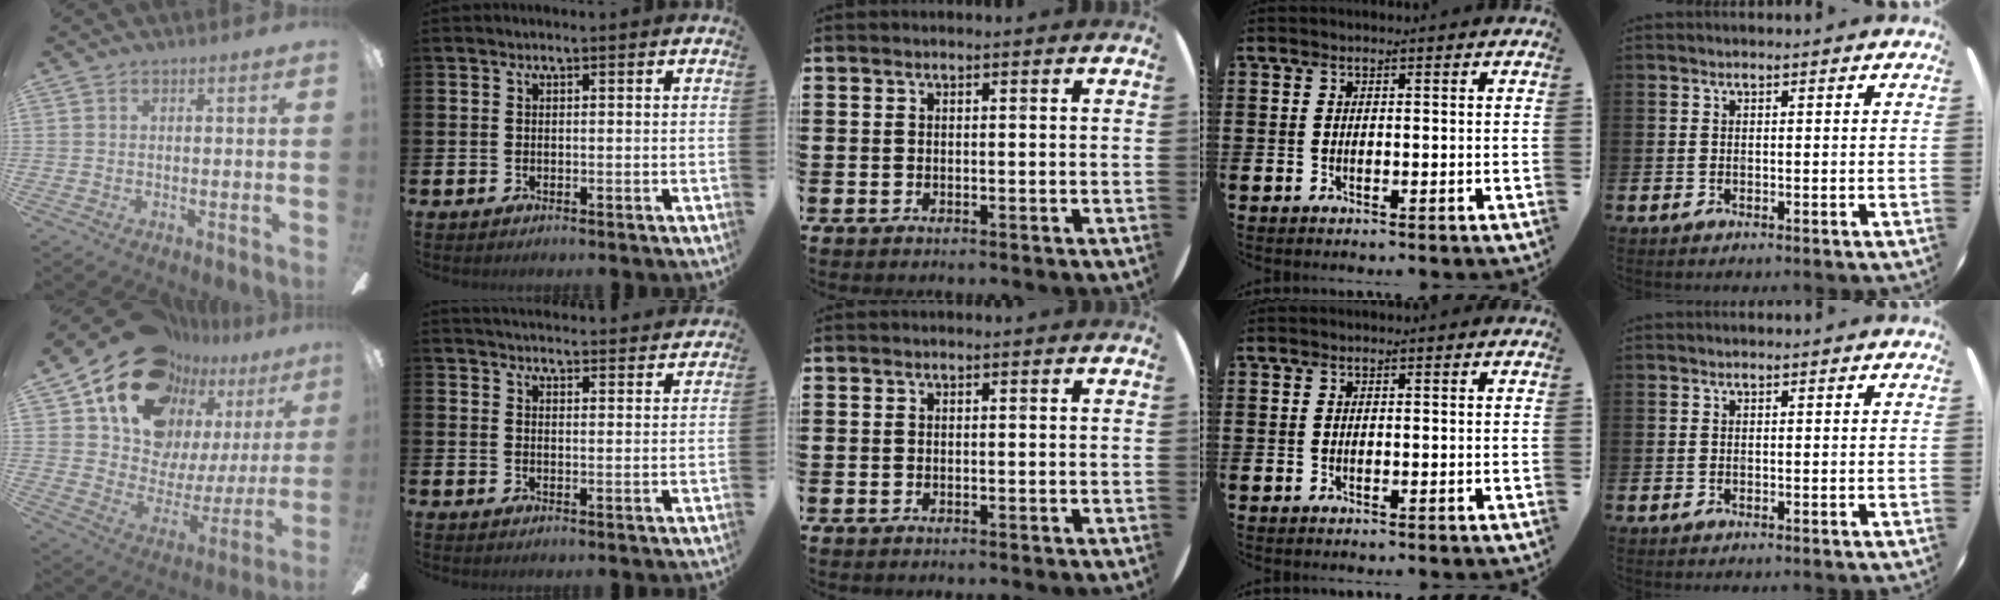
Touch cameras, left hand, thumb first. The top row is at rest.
{"thumb": {"total": 20.3, "force": [14.8, 11.7, 7.5], "torque": [-0.143, -0.109, 0.280]}, "index": {"total": 4.1, "force": [4.1, 0.1, 0.1], "torque": [-0.009, -0.030, 0.073]}}